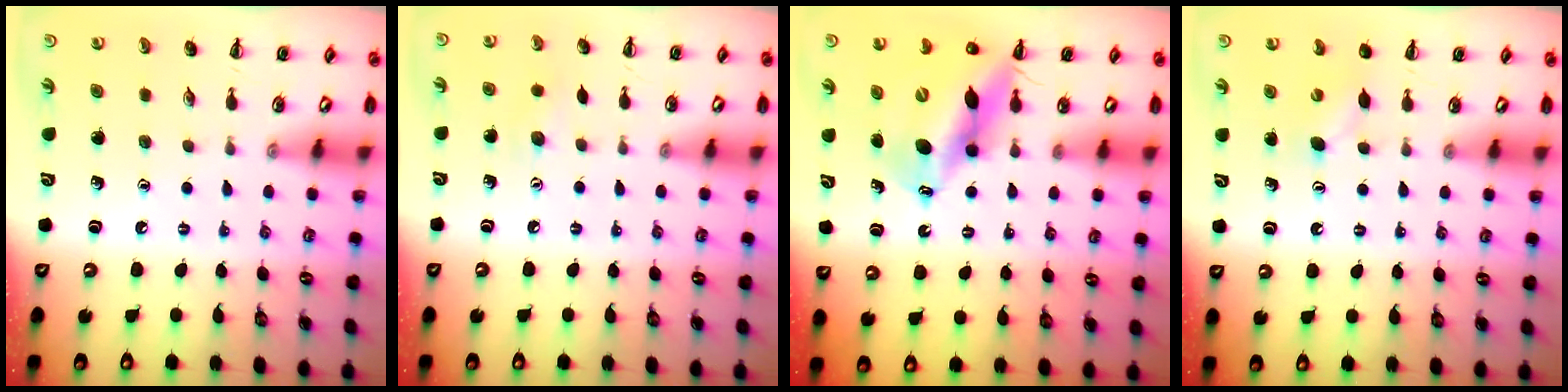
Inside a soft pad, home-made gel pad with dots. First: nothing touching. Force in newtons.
{"total": 6.1, "press": 6.0, "slide": 1.2}
{"total": 13.6, "press": 13.1, "slide": 3.5}
{"total": 3.8, "press": 3.7, "slide": 0.8}